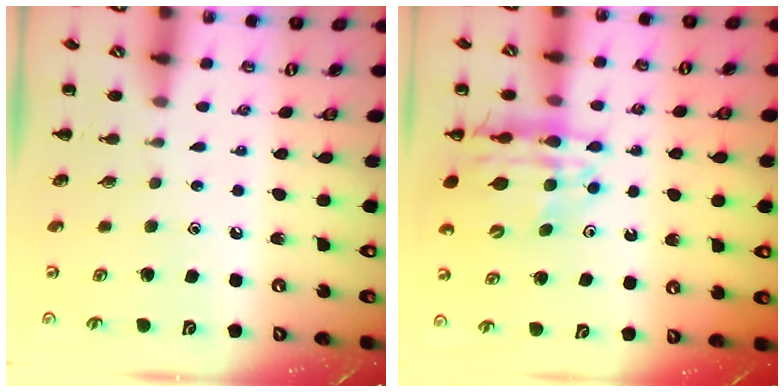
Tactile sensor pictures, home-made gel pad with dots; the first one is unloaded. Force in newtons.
{"total": 14.4, "press": 13.9, "slide": 3.6}